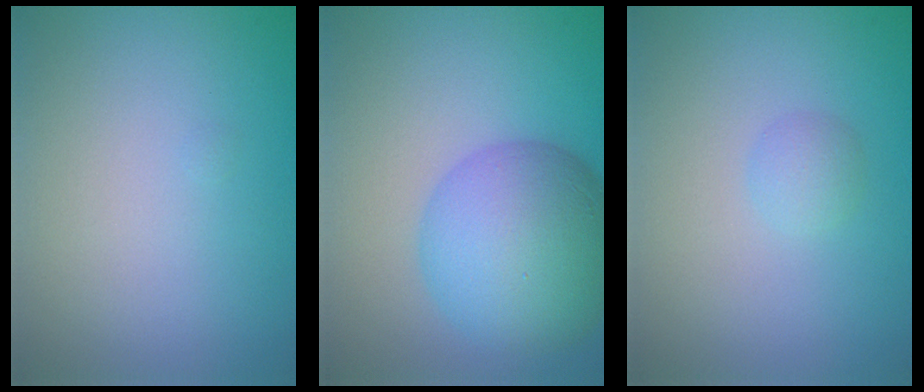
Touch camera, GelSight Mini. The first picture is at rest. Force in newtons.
{"total": 9.0, "press": 9.0, "slide": 0.3}
{"total": 1.2, "press": 1.2, "slide": 0.1}